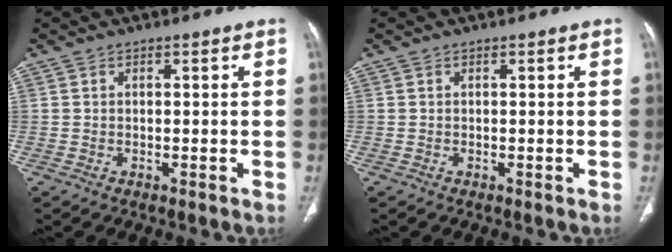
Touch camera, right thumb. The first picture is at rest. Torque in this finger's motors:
{"motor_torque": [-0.04, -0.10, 0.45, -0.28, -0.05]}